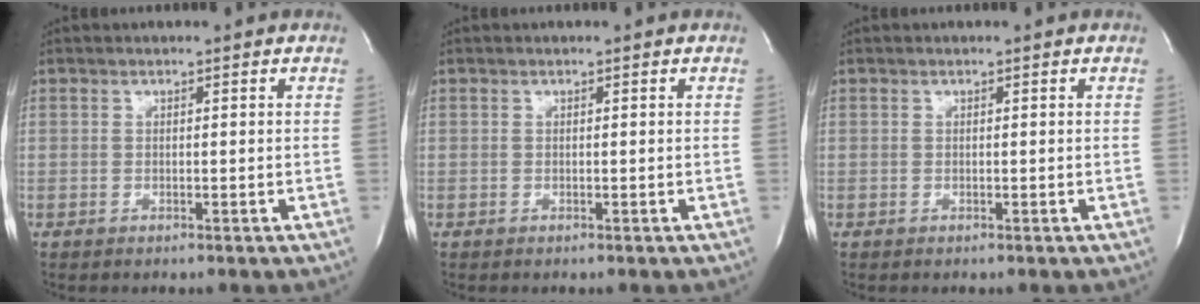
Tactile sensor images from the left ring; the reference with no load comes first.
{"total": 0.0}
{"total": 0.0}